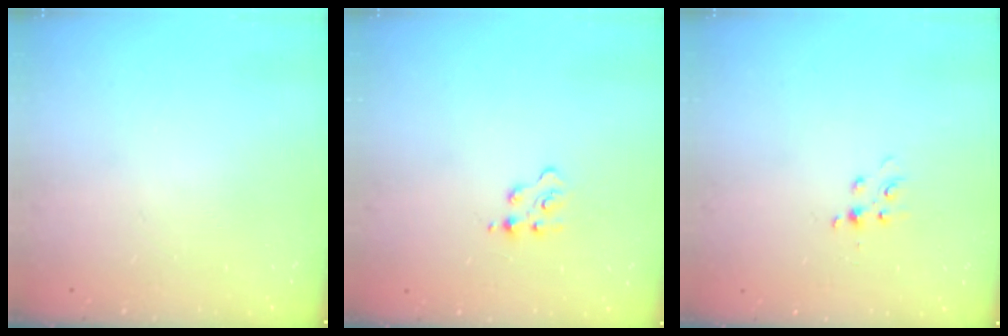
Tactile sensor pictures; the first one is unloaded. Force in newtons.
{"total": 2.2, "press": 2.2, "slide": 0.5}
{"total": 4.5, "press": 4.2, "slide": 1.4}